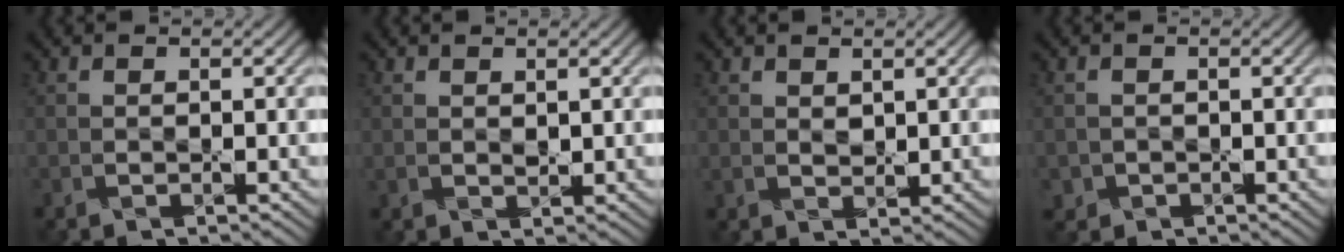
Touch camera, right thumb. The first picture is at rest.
{"total": 1.1, "force": [0.7, 0.6, 0.6], "torque": [-0.015, -0.005, 0.018]}
{"total": 1.5, "force": [1.0, 0.8, 0.7], "torque": [-0.018, -0.005, 0.025]}
{"total": 1.4, "force": [-0.6, 1.3, 0.1], "torque": [0.003, -0.008, -0.012]}